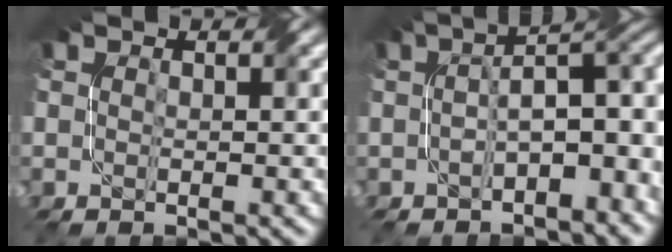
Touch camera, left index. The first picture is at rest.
{"total": 6.7, "force": [-0.4, 3.1, 6.0], "torque": [-0.076, 0.017, -0.004]}